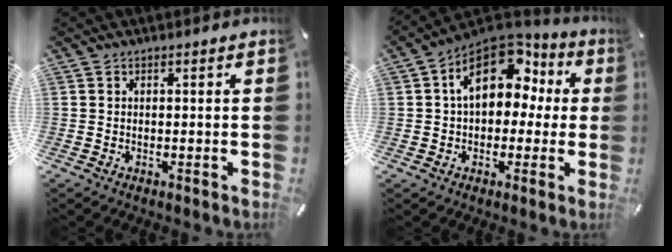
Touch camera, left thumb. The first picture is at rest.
{"total": 15.3, "force": [4.3, 10.4, 10.3], "torque": [-0.159, -0.012, 0.077]}